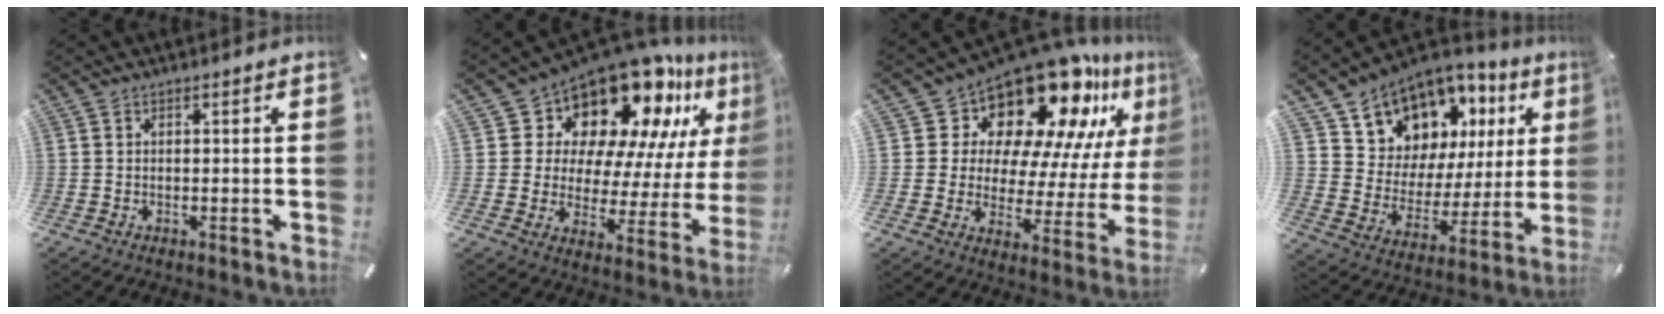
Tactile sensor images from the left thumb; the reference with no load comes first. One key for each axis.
{"total": 17.3, "fx": 13.9, "fy": 8.3, "fz": 6.1, "tx": -0.096, "ty": -0.135, "tz": 0.235}
{"total": 18.4, "fx": 15.1, "fy": 7.8, "fz": 6.9, "tx": -0.105, "ty": -0.148, "tz": 0.253}
{"total": 11.7, "fx": 9.1, "fy": 7.2, "fz": 1.1, "tx": -0.041, "ty": -0.096, "tz": 0.168}